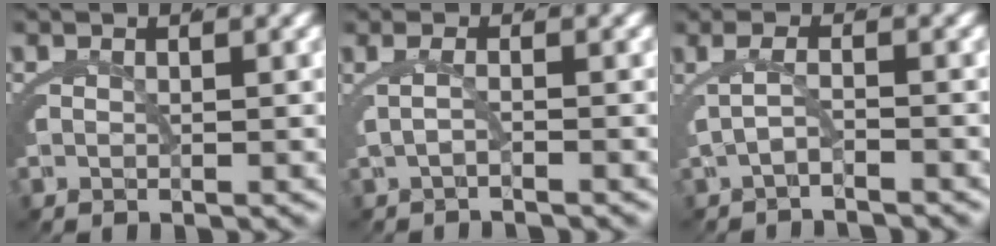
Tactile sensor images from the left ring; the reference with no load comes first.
{"total": 1.4, "force": [-0.9, -0.9, 0.7], "torque": [-0.026, -0.006, -0.009]}
{"total": 1.8, "force": [-1.3, -0.6, 1.1], "torque": [-0.027, -0.007, -0.018]}